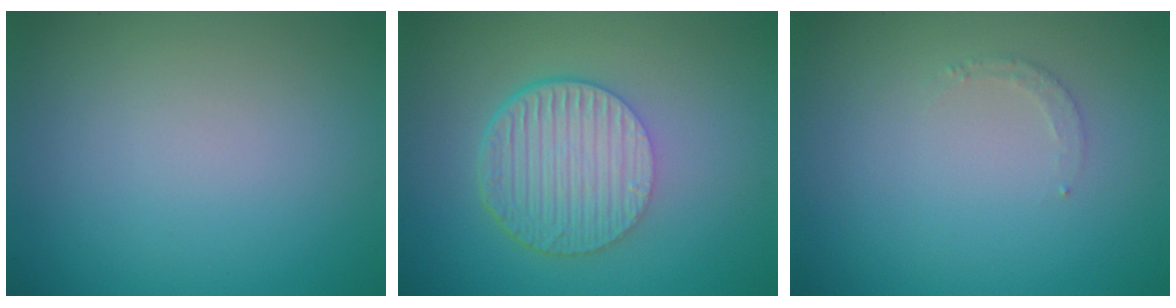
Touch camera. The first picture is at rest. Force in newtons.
{"total": 6.7, "press": 4.4, "slide": 5.0}
{"total": 0.9, "press": 0.9, "slide": 0.2}